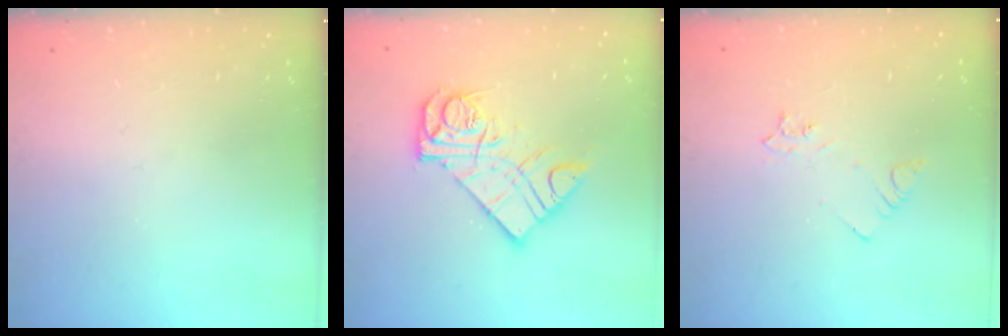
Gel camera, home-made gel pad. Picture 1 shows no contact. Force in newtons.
{"total": 13.7, "press": 13.7, "slide": 1.4}
{"total": 3.3, "press": 3.2, "slide": 0.5}